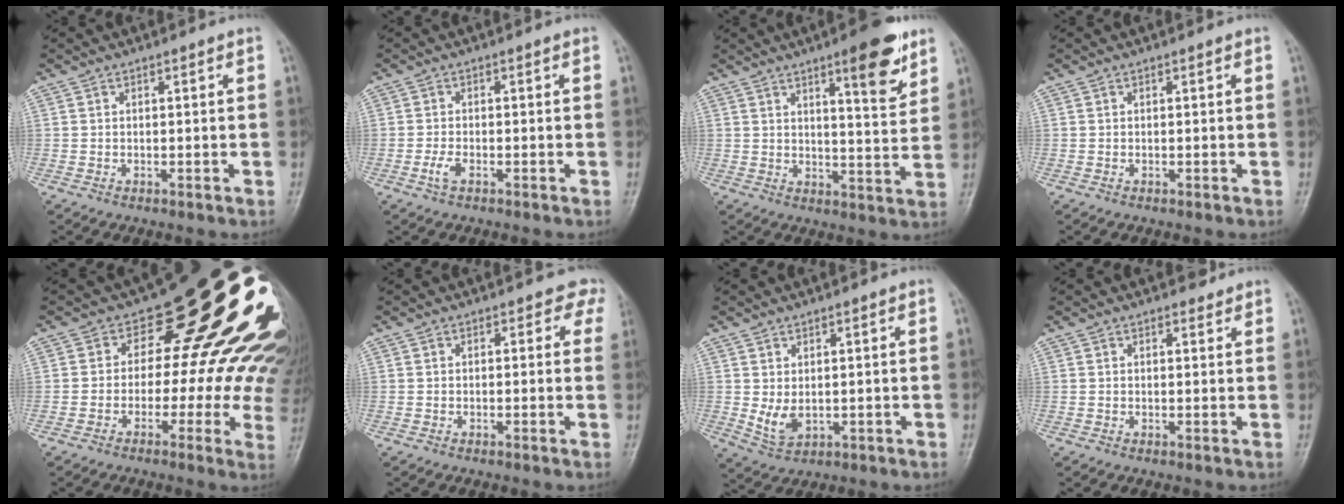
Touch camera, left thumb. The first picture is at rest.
{"total": 2.4, "force": [-0.9, 1.1, 1.9], "torque": [-0.040, 0.004, -0.020]}
{"total": 10.7, "force": [6.3, 2.6, 8.3], "torque": [-0.097, -0.037, 0.087]}
{"total": 0.0}
{"total": 21.1, "force": [4.5, 11.7, 17.0], "torque": [-0.153, 0.011, 0.045]}
{"total": 2.5, "force": [1.2, 1.8, 1.2], "torque": [0.020, -0.001, -0.003]}
{"total": 5.2, "force": [0.7, 3.1, 4.1], "torque": [-0.071, -0.009, 0.025]}
{"total": 1.9, "force": [1.5, 0.9, 0.7], "torque": [0.000, -0.008, 0.016]}